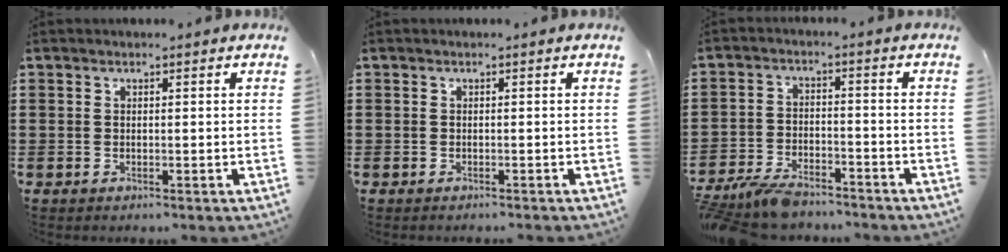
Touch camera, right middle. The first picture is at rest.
{"total": 0.6, "force": [-0.6, 0.2, -0.1], "torque": [0.001, 0.002, -0.012]}
{"total": 5.9, "force": [-5.4, 1.5, 1.9], "torque": [-0.056, 0.000, -0.110]}